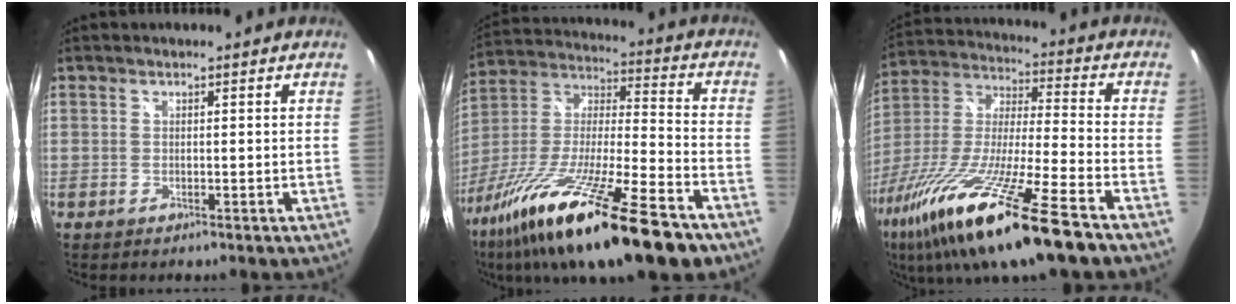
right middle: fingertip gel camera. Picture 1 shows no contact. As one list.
[{"total": 28.8, "force": [-17.9, 4.7, 22.1], "torque": [-0.402, -0.063, -0.310]}, {"total": 25.7, "force": [-15.6, 2.0, 20.3], "torque": [-0.394, -0.069, -0.284]}]